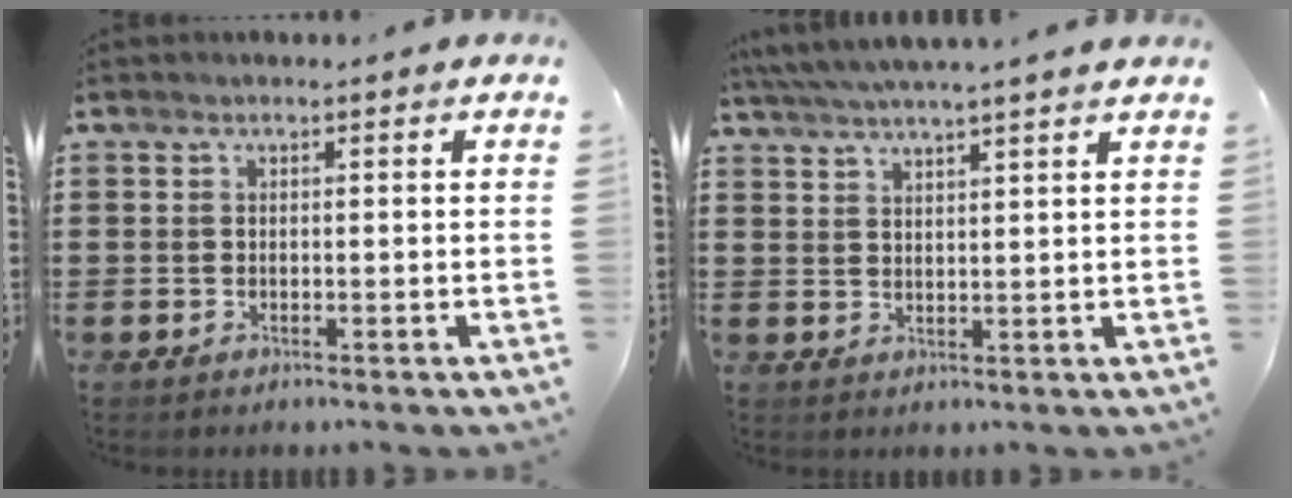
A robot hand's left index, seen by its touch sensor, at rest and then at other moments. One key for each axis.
{"total": 4.0, "fx": 3.7, "fy": -0.9, "fz": 1.2, "tx": -0.036, "ty": -0.011, "tz": 0.066}